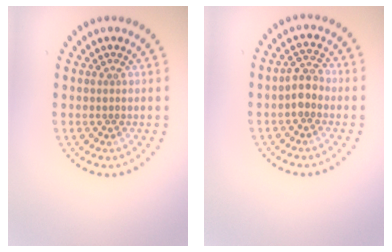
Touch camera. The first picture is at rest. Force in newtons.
{"total": 2.2, "press": 2.0, "slide": 0.8}